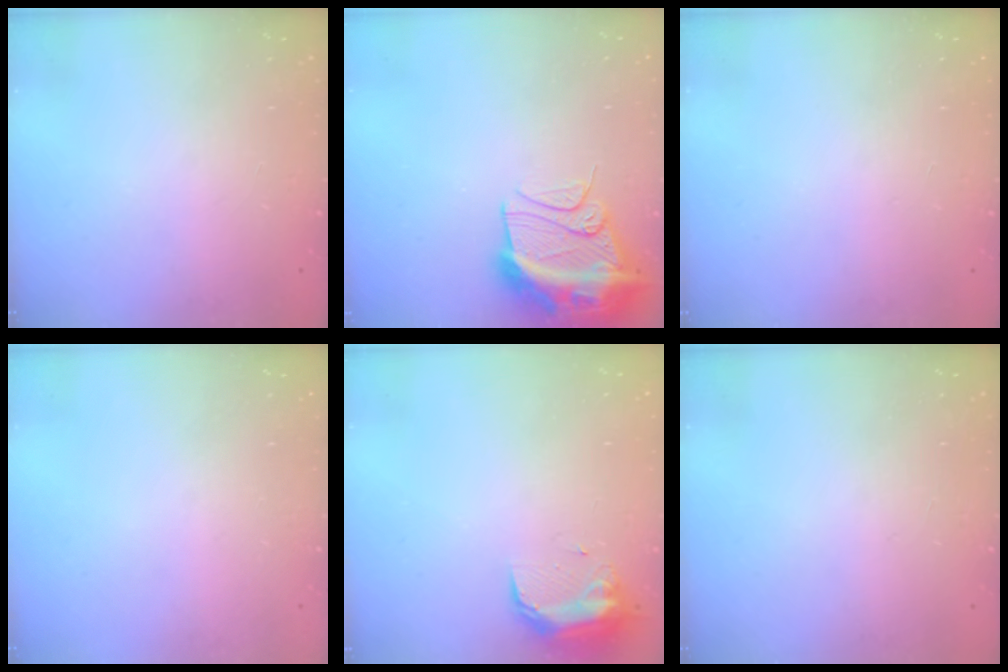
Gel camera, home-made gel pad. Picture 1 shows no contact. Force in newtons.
{"total": 15.8, "press": 15.7, "slide": 1.6}
{"total": 0.0}
{"total": 0.0}
{"total": 9.7, "press": 9.7, "slide": 0.7}
{"total": 0.9, "press": 0.0, "slide": 0.9}